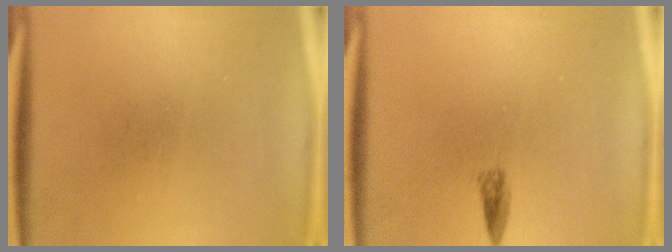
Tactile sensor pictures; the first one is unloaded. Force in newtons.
{"total": 1.3}